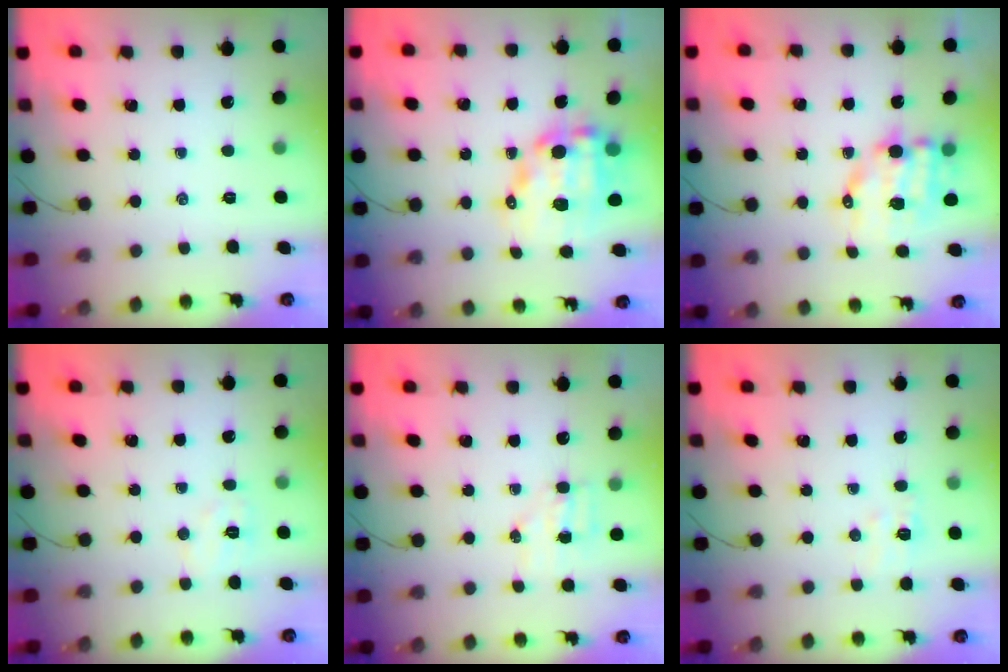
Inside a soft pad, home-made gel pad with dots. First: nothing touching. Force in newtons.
{"total": 12.3, "press": 11.9, "slide": 3.0}
{"total": 10.2, "press": 10.0, "slide": 1.7}
{"total": 4.8, "press": 4.6, "slide": 1.1}
{"total": 4.5, "press": 4.5, "slide": 0.9}
{"total": 5.2, "press": 5.1, "slide": 1.1}